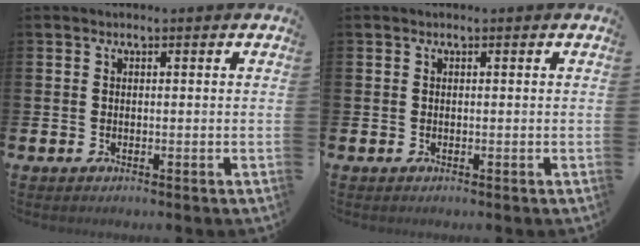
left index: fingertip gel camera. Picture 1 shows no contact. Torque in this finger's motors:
{"motor_torque": [-0.06, 0.03, 0.02, 0.00]}